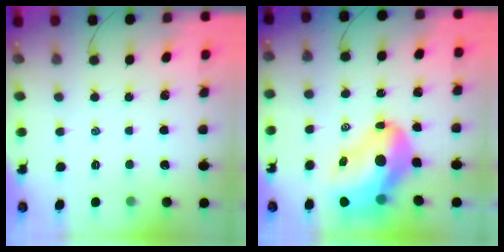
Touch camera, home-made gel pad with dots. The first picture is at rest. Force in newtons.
{"total": 15.4, "press": 14.7, "slide": 4.6}